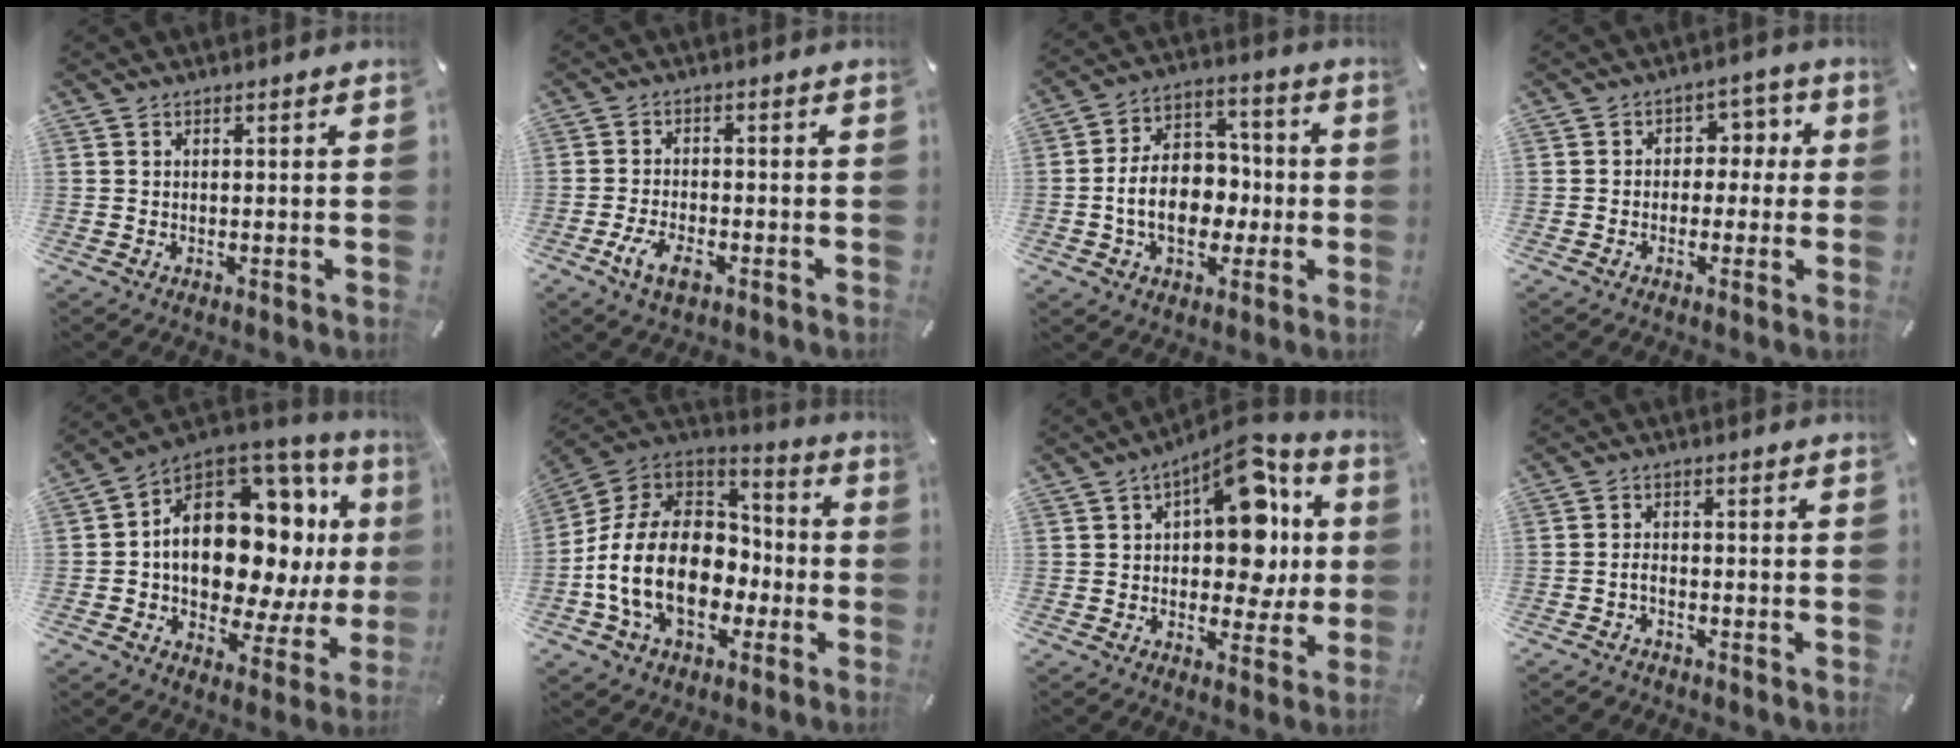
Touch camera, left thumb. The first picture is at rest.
{"total": 5.6, "force": [-2.7, 3.0, 3.9], "torque": [-0.087, 0.008, -0.052]}
{"total": 13.3, "force": [-2.5, 10.1, 8.4], "torque": [-0.157, 0.016, -0.042]}
{"total": 5.3, "force": [-1.3, 4.6, 2.1], "torque": [-0.023, 0.016, -0.032]}
{"total": 19.3, "force": [3.4, 12.5, 14.3], "torque": [-0.226, -0.048, 0.058]}
{"total": 20.0, "force": [-4.2, 15.0, 12.4], "torque": [-0.260, 0.018, -0.066]}
{"total": 16.1, "force": [4.6, 9.5, 12.1], "torque": [-0.152, -0.036, 0.081]}
{"total": 2.3, "force": [-1.4, 1.3, 1.3], "torque": [-0.025, 0.009, -0.029]}